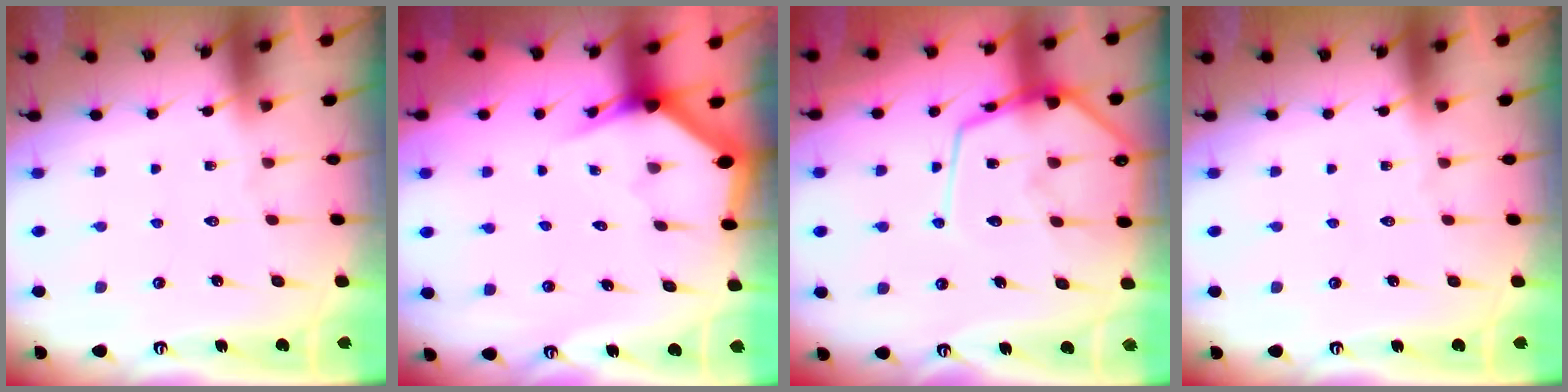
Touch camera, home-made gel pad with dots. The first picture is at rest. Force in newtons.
{"total": 2.9, "press": 2.9, "slide": 0.1}
{"total": 14.1, "press": 14.1, "slide": 1.2}
{"total": 0.0}